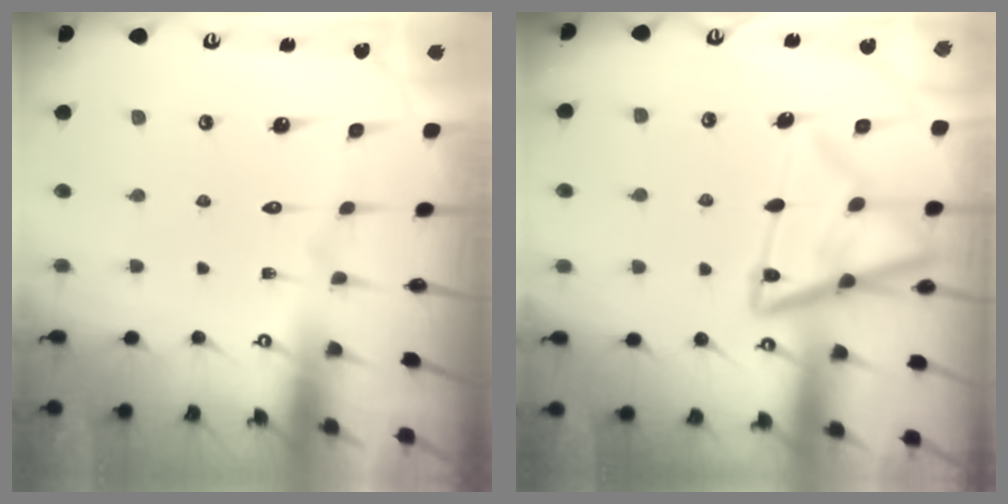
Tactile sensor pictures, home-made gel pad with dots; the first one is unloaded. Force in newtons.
{"total": 16.2, "press": 16.1, "slide": 1.6}